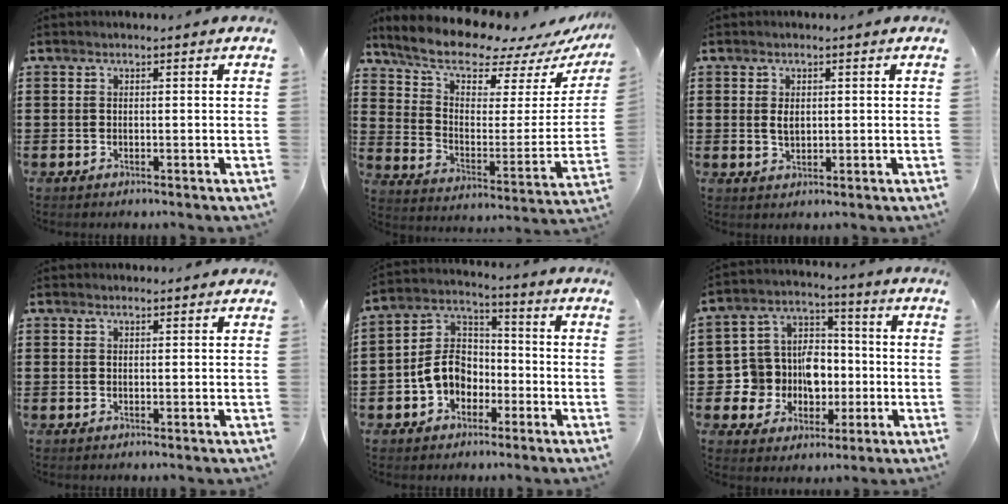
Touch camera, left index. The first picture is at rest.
{"total": 10.3, "force": [9.2, 2.6, 3.7], "torque": [-0.105, -0.066, 0.160]}
{"total": 2.0, "force": [0.4, 1.1, 1.6], "torque": [-0.036, 0.005, 0.007]}
{"total": 0.7, "force": [0.6, 0.2, 0.2], "torque": [-0.006, 0.000, 0.013]}
{"total": 7.2, "force": [-2.5, 5.8, 3.5], "torque": [-0.102, 0.009, -0.057]}
{"total": 9.7, "force": [-0.6, 9.1, 3.5], "torque": [-0.100, 0.002, -0.002]}